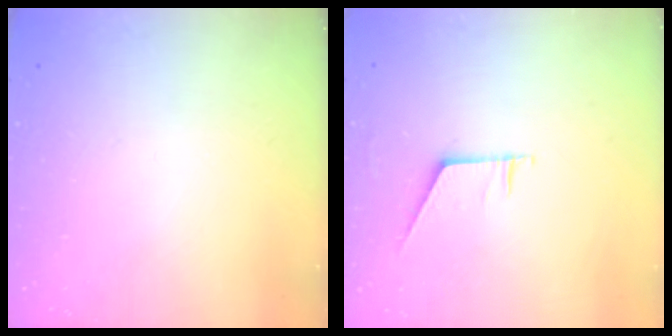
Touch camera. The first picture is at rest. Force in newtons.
{"total": 4.4, "press": 4.4, "slide": 0.5}